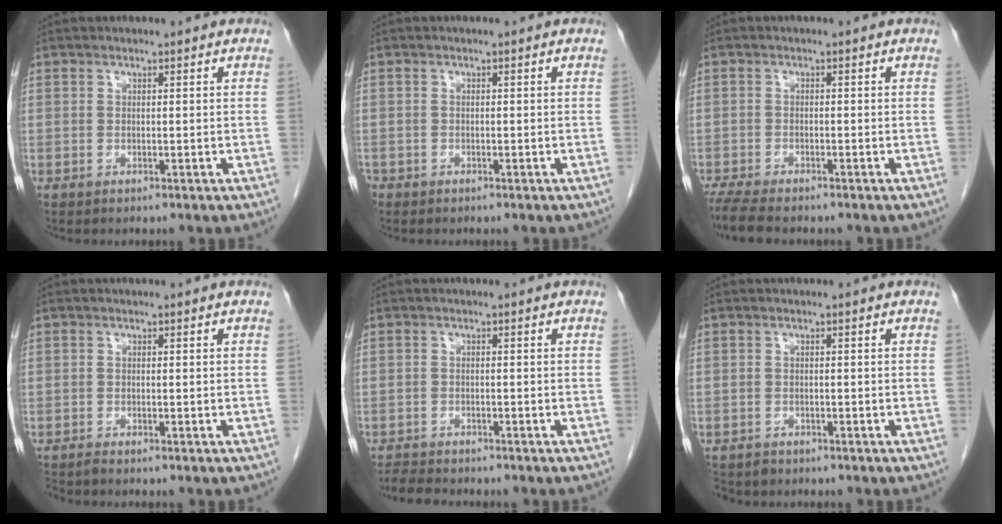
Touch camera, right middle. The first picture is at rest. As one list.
[{"total": 1.2, "force": [-0.9, 0.8, 0.2], "torque": [-0.009, 0.001, -0.016]}, {"total": 6.6, "force": [-5.6, 1.2, 3.2], "torque": [-0.060, -0.018, -0.093]}, {"total": 0.9, "force": [-0.9, -0.2, 0.1], "torque": [-0.006, -0.002, -0.019]}, {"total": 3.7, "force": [-3.6, 0.5, 0.9], "torque": [-0.019, -0.015, -0.059]}, {"total": 2.5, "force": [-2.1, 1.4, 0.1], "torque": [-0.004, 0.001, -0.036]}]